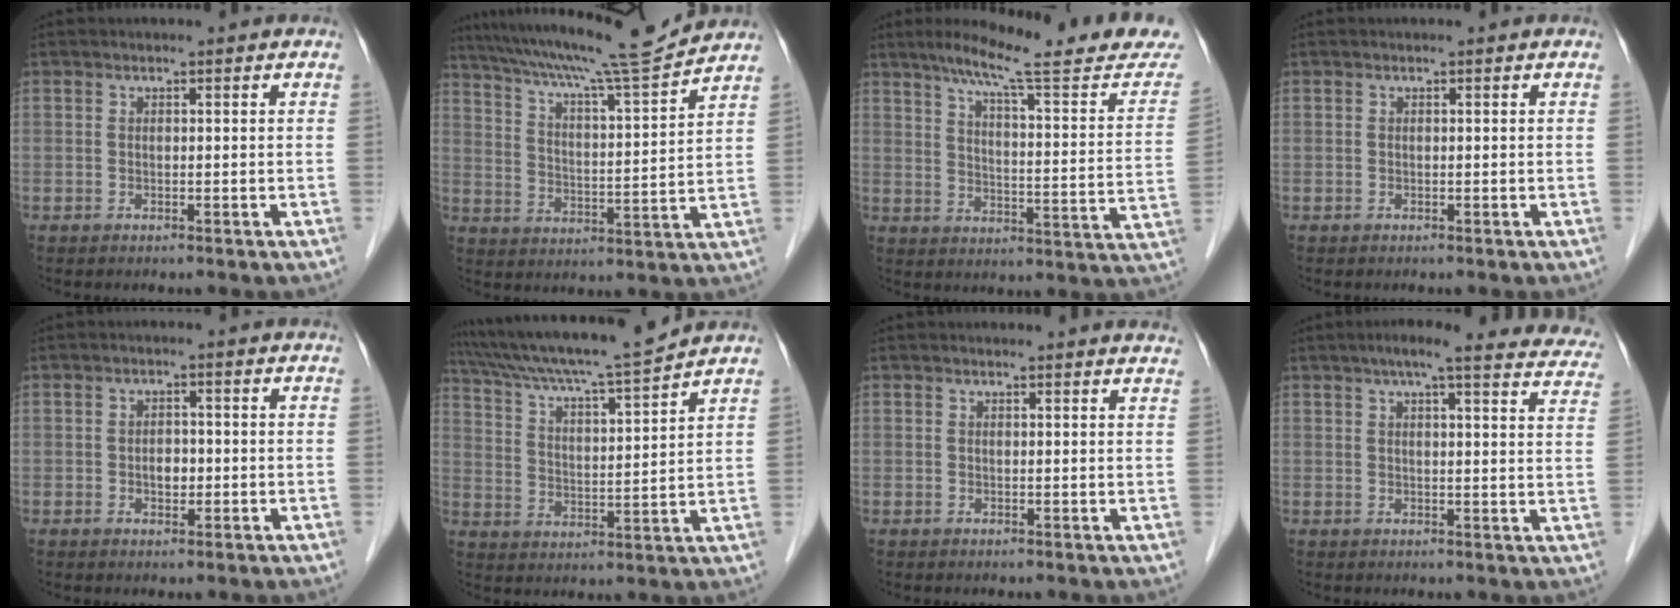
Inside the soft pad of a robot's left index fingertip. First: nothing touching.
{"total": 15.5, "force": [14.1, -1.2, 6.3], "torque": [-0.116, -0.014, 0.215]}
{"total": 20.1, "force": [16.9, 1.4, 10.8], "torque": [-0.144, -0.030, 0.213]}
{"total": 0.0}
{"total": 2.3, "force": [-0.5, 1.4, 1.7], "torque": [-0.027, 0.003, -0.007]}
{"total": 14.8, "force": [13.4, -1.2, 6.1], "torque": [-0.114, -0.001, 0.221]}
{"total": 4.2, "force": [4.1, 0.1, 0.7], "torque": [-0.012, 0.000, 0.028]}
{"total": 19.1, "force": [16.8, 3.0, 8.7], "torque": [-0.103, 0.001, 0.184]}